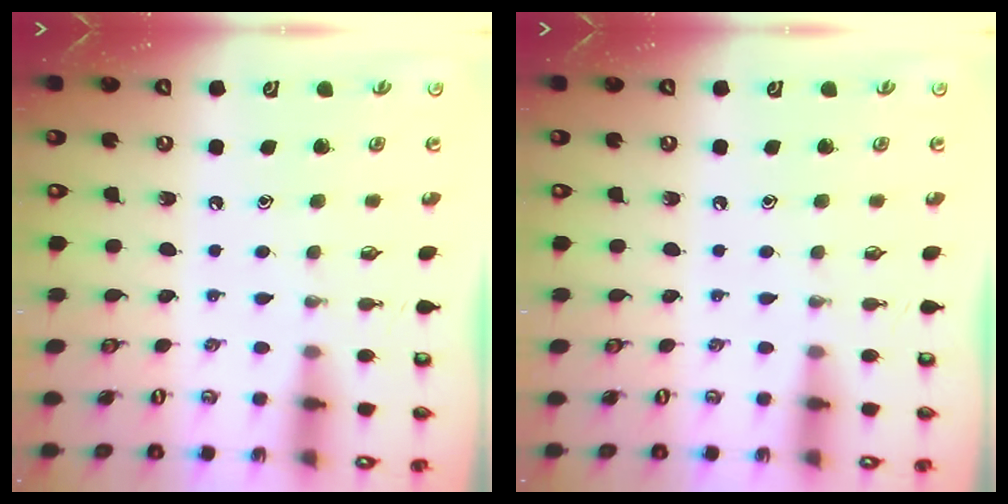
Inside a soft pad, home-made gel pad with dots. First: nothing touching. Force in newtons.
{"total": 0.0}